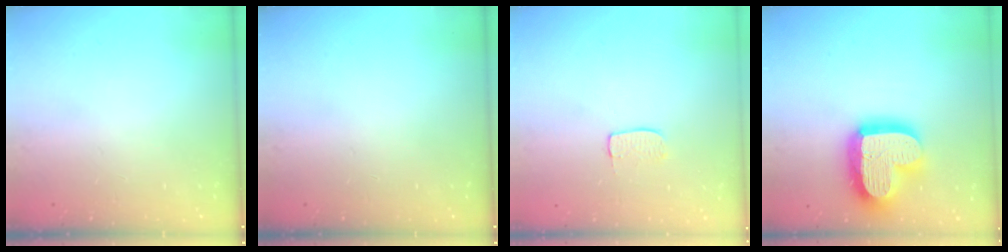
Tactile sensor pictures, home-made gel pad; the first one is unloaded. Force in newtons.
{"total": 0.0}
{"total": 5.0, "press": 5.0, "slide": 0.3}
{"total": 22.4, "press": 22.4, "slide": 1.9}